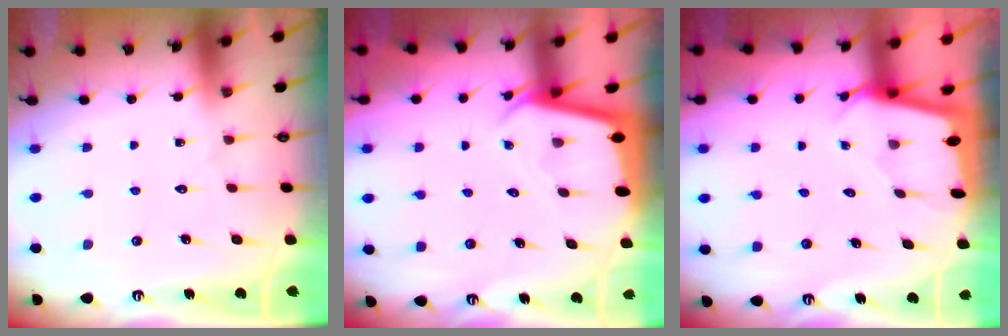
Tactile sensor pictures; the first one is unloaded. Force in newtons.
{"total": 2.2, "press": 2.2, "slide": 0.1}
{"total": 1.8, "press": 1.7, "slide": 0.2}